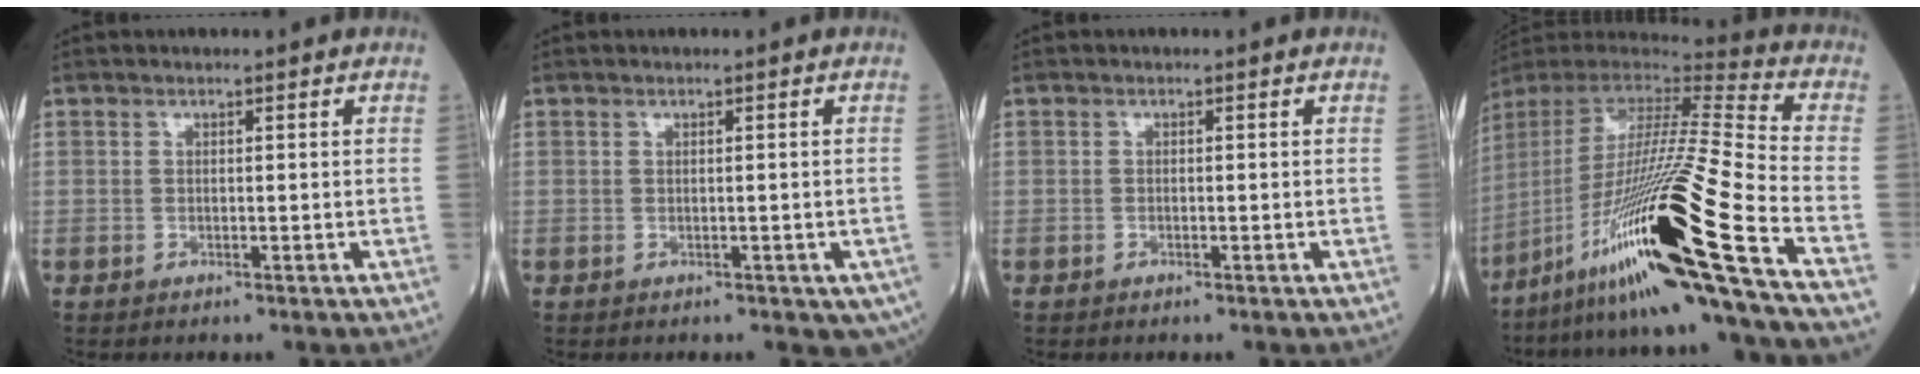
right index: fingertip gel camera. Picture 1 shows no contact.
{"total": 4.5, "force": [-1.3, 2.4, 3.6], "torque": [-0.057, -0.002, -0.014]}
{"total": 0.5, "force": [-0.3, 0.4, 0.2], "torque": [-0.011, 0.001, -0.006]}
{"total": 33.2, "force": [-16.6, 0.4, 28.8], "torque": [-0.531, -0.066, -0.305]}